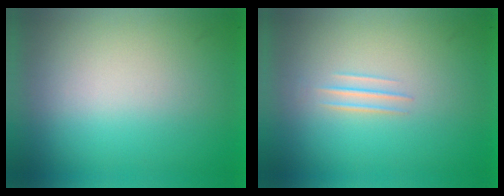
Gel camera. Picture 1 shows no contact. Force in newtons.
{"total": 1.0}